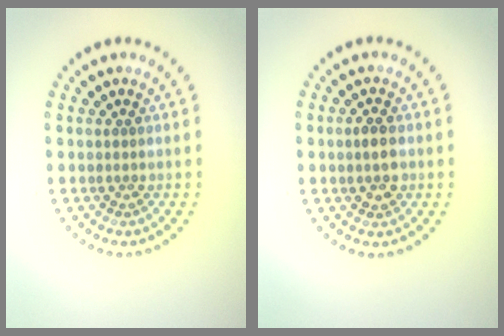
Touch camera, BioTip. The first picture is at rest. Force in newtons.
{"total": 2.1, "press": 2.1, "slide": 0.2}